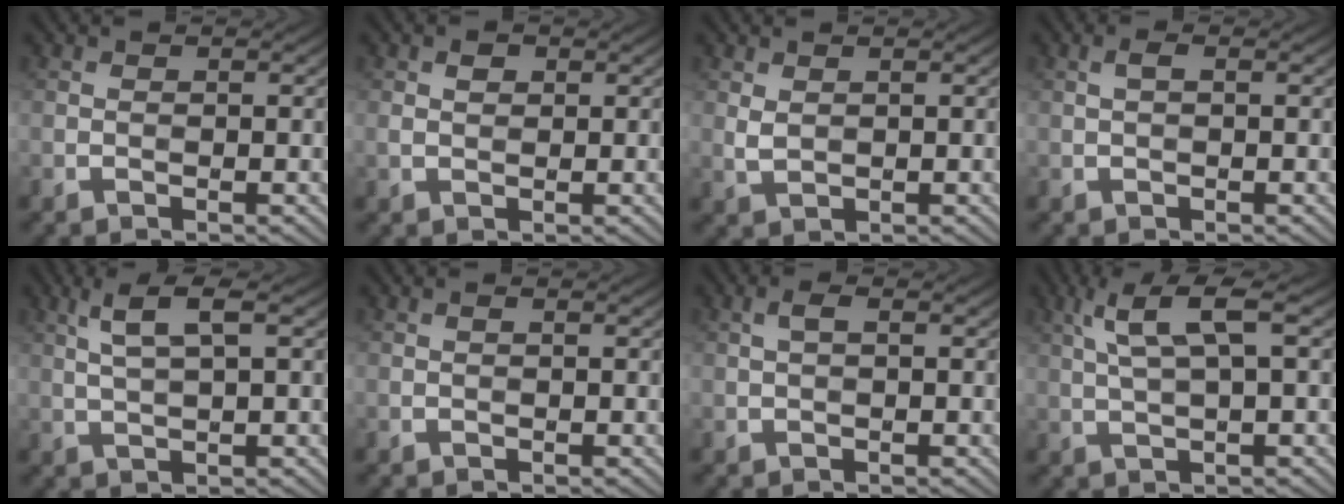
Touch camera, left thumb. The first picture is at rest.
{"total": 1.6, "force": [0.7, 1.1, 0.9], "torque": [-0.016, -0.002, 0.012]}
{"total": 1.6, "force": [0.7, 1.0, 1.0], "torque": [-0.030, -0.003, 0.019]}
{"total": 1.0, "force": [0.3, 0.3, 1.0], "torque": [-0.024, 0.006, 0.003]}
{"total": 4.1, "force": [1.9, 0.7, 3.6], "torque": [-0.085, 0.009, 0.040]}
{"total": 0.0}
{"total": 1.4, "force": [0.4, 0.5, 1.2], "torque": [-0.032, 0.008, 0.004]}
{"total": 5.7, "force": [2.2, 1.0, 5.2], "torque": [-0.118, 0.014, 0.047]}